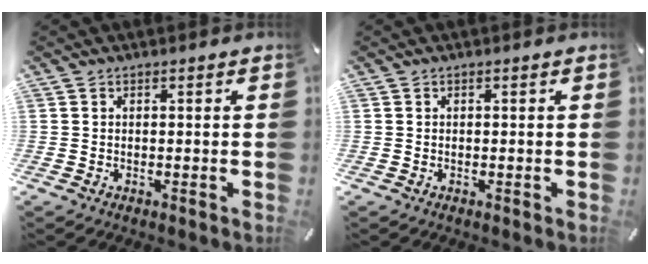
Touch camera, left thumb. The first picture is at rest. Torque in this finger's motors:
{"motor_torque": [0.00, 0.00, 0.00, 0.05, 0.00]}